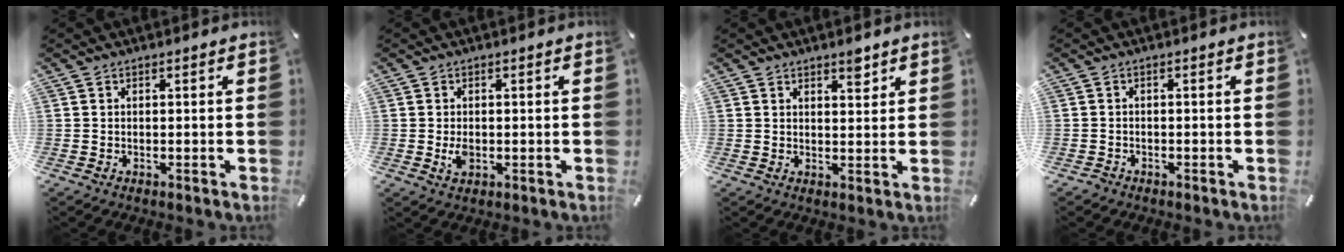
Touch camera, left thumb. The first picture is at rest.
{"total": 2.5, "force": [-0.3, 1.6, 1.9], "torque": [-0.035, -0.004, -0.007]}
{"total": 3.2, "force": [2.6, 1.4, 1.4], "torque": [0.001, -0.018, 0.040]}
{"total": 1.0, "force": [-0.8, 0.5, 0.2], "torque": [-0.005, 0.004, -0.019]}